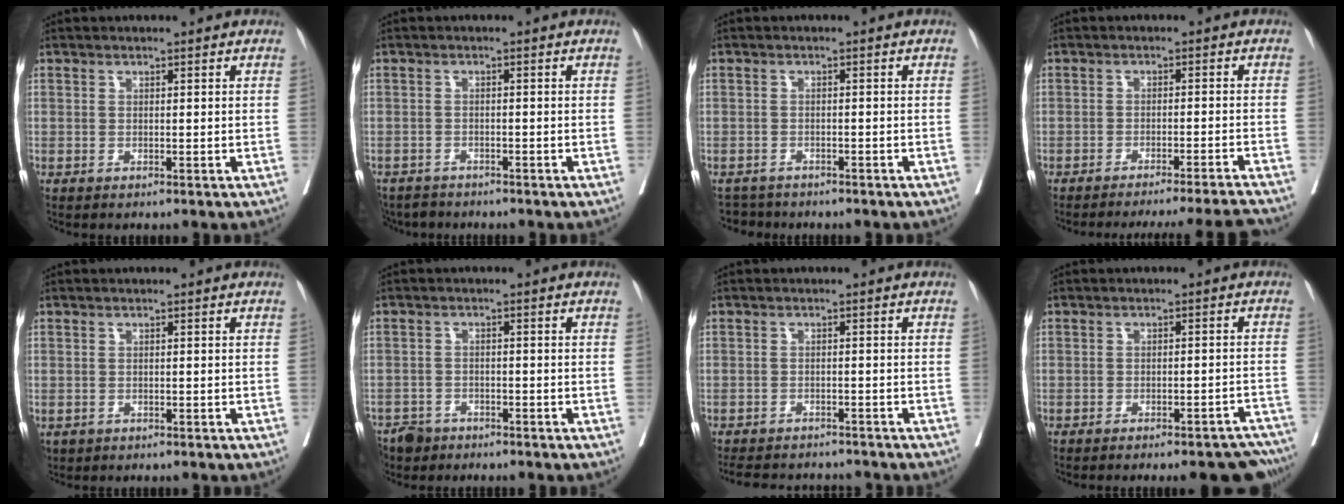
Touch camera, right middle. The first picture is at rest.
{"total": 4.6, "force": [-4.3, 1.6, 0.1], "torque": [0.004, -0.008, -0.072]}
{"total": 4.1, "force": [-3.9, 1.5, 0.1], "torque": [-0.003, -0.005, -0.059]}
{"total": 13.0, "force": [-12.3, -2.6, 3.3], "torque": [-0.029, -0.015, -0.162]}
{"total": 1.3, "force": [-0.5, 1.1, 0.5], "torque": [-0.013, 0.000, 0.001]}
{"total": 4.9, "force": [-3.9, 2.8, 0.7], "torque": [-0.013, -0.002, -0.070]}
{"total": 9.8, "force": [-9.1, 2.4, 2.5], "torque": [-0.049, 0.002, -0.121]}
{"total": 12.8, "force": [-11.9, 2.5, 4.3], "torque": [-0.031, 0.017, -0.126]}